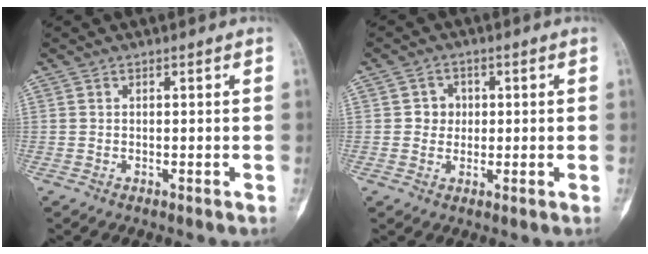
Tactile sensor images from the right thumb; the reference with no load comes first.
{"total": 3.5, "force": [0.4, 3.3, 1.1], "torque": [0.008, 0.006, 0.000]}